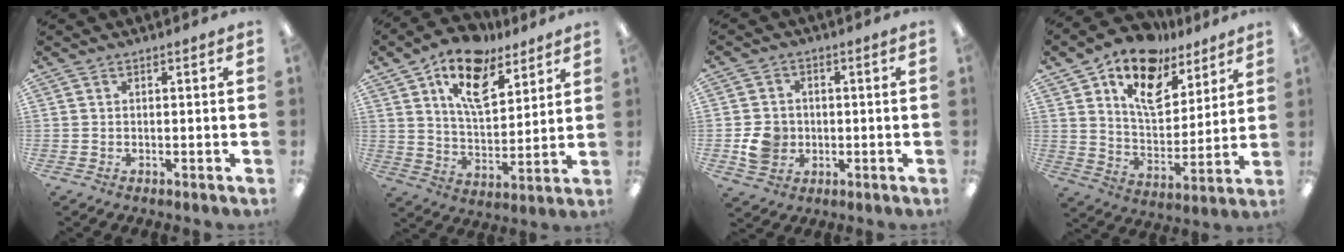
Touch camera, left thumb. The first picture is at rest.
{"total": 15.4, "force": [9.8, 7.6, 9.1], "torque": [-0.145, -0.044, 0.171]}
{"total": 6.7, "force": [-1.3, 6.0, 2.7], "torque": [-0.046, 0.009, -0.020]}
{"total": 16.3, "force": [11.1, 9.0, 7.8], "torque": [-0.130, -0.066, 0.196]}